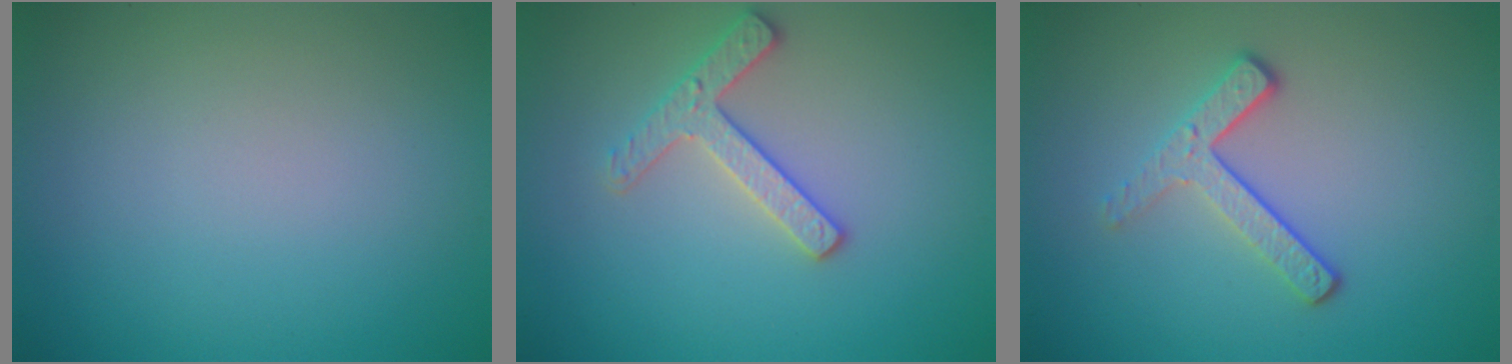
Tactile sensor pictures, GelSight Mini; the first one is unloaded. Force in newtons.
{"total": 2.6, "press": 2.6, "slide": 0.3}
{"total": 3.0, "press": 2.2, "slide": 2.1}